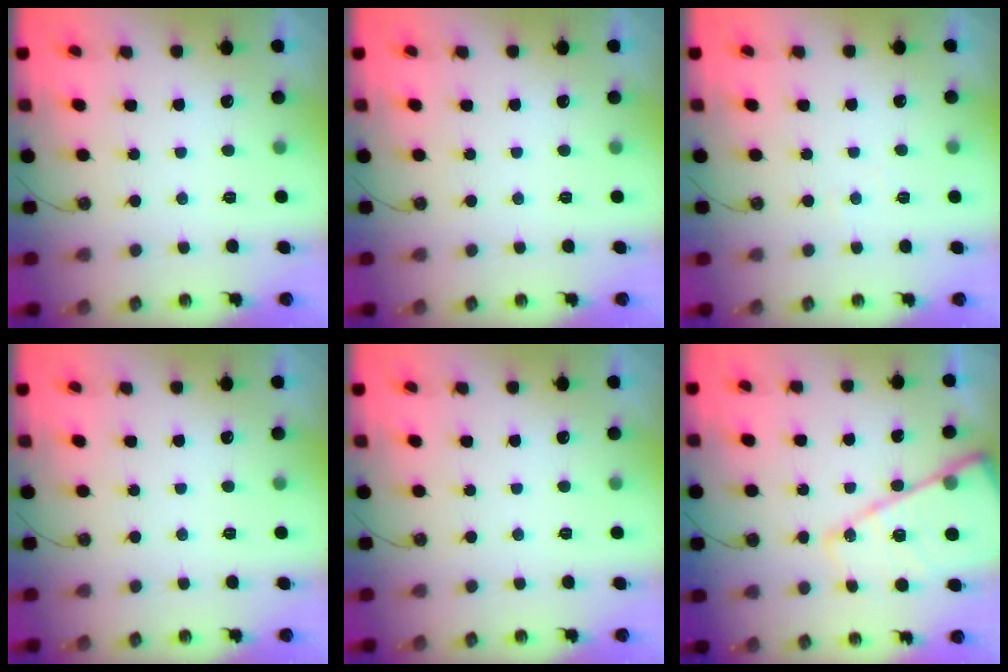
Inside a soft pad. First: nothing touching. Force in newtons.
{"total": 0.0}
{"total": 2.7, "press": 2.7, "slide": 0.4}
{"total": 0.0}
{"total": 0.0}
{"total": 18.0, "press": 17.9, "slide": 2.3}